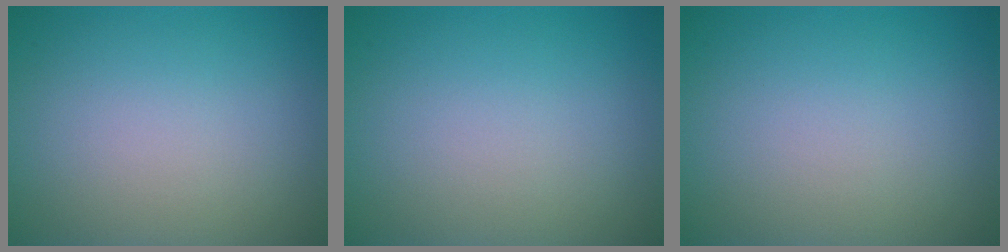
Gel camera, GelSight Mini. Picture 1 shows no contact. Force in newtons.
{"total": 0.0}
{"total": 0.0}